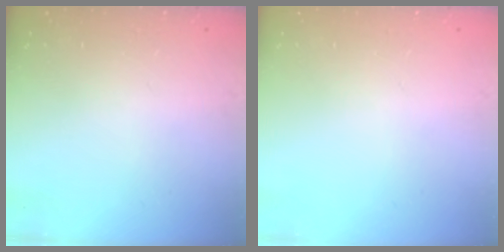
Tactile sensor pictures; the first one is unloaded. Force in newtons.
{"total": 0.0}